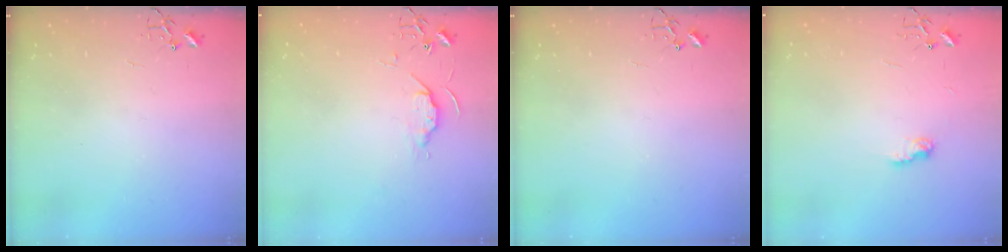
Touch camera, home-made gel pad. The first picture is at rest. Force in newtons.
{"total": 5.7, "press": 5.6, "slide": 0.8}
{"total": 0.0}
{"total": 6.3, "press": 6.3, "slide": 0.1}